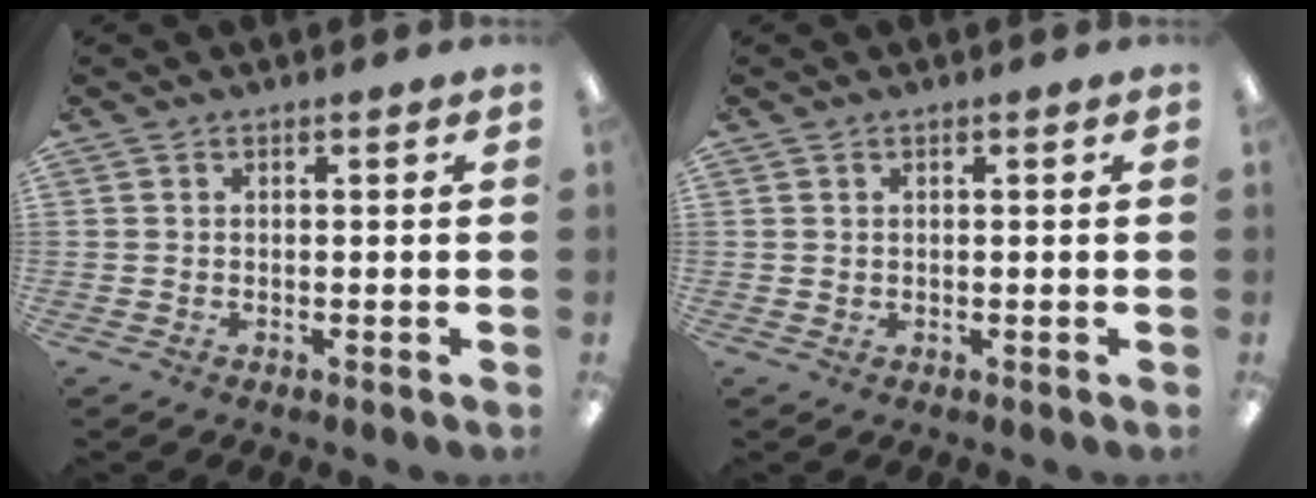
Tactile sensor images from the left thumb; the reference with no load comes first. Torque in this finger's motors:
{"motor_torque": [-0.16, 0.23, 0.16, -0.23, 0.00]}